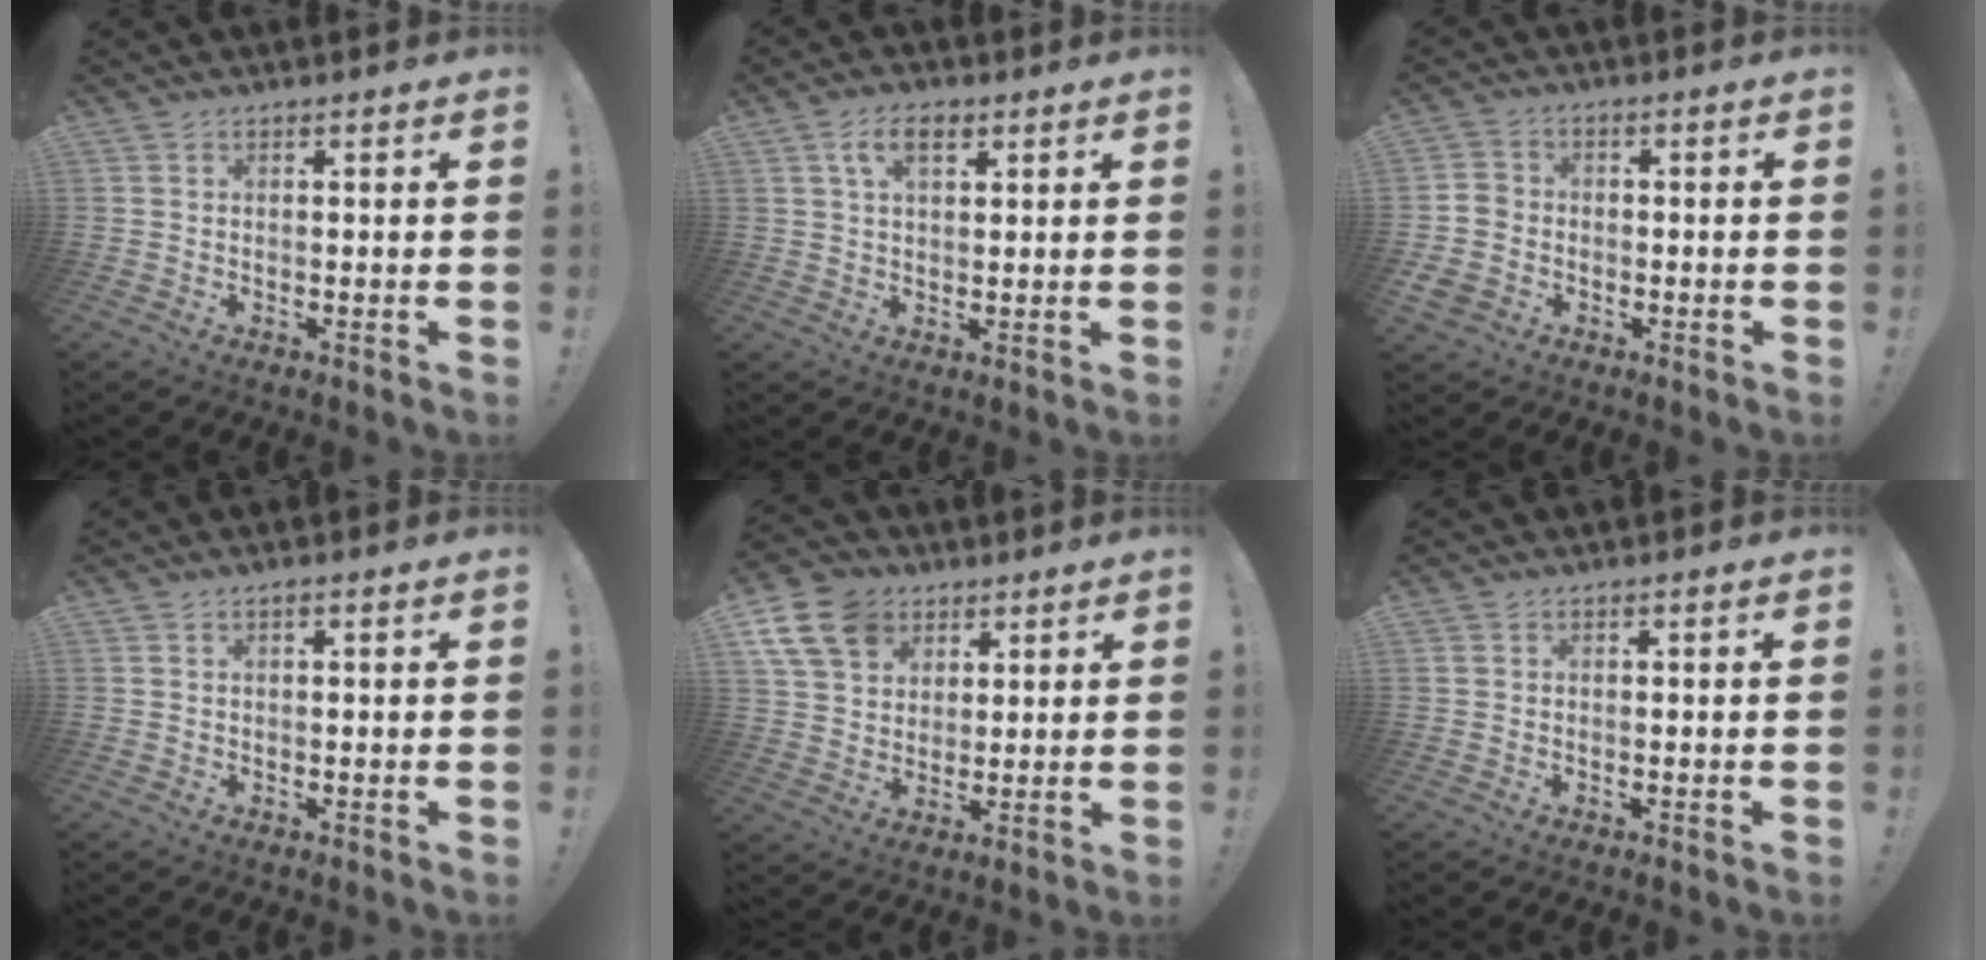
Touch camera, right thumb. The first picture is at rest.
{"total": 6.5, "force": [2.8, 3.2, 4.8], "torque": [-0.082, 0.003, 0.049]}
{"total": 5.7, "force": [-2.4, 4.7, 2.3], "torque": [-0.047, 0.013, -0.046]}
{"total": 0.6, "force": [0.2, 0.0, 0.6], "torque": [-0.011, 0.001, 0.003]}
{"total": 13.6, "force": [6.4, 10.3, 6.2], "torque": [-0.111, -0.030, 0.128]}
{"total": 0.0}